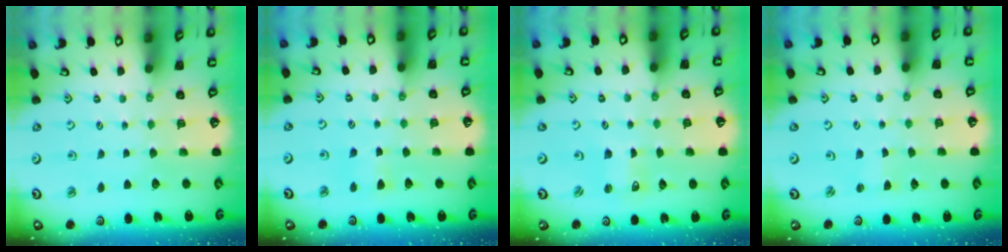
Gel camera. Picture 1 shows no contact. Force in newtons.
{"total": 4.0, "press": 3.9, "slide": 0.5}
{"total": 1.0, "press": 1.0, "slide": 0.2}
{"total": 1.5, "press": 1.4, "slide": 0.2}